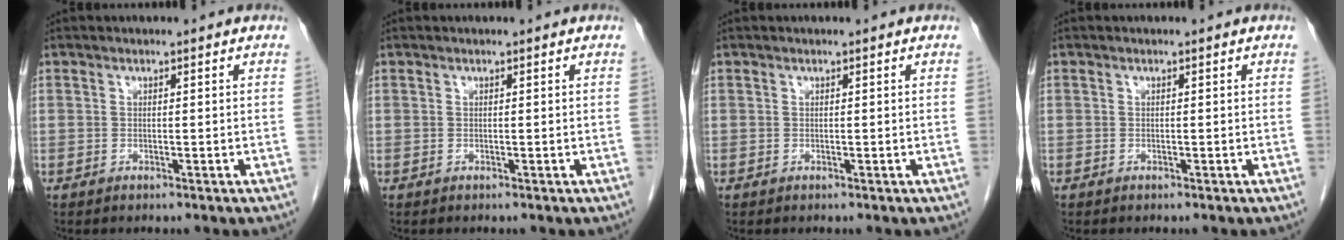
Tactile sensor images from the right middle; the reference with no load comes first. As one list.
[{"total": 0.0}, {"total": 0.0}, {"total": 0.0}]